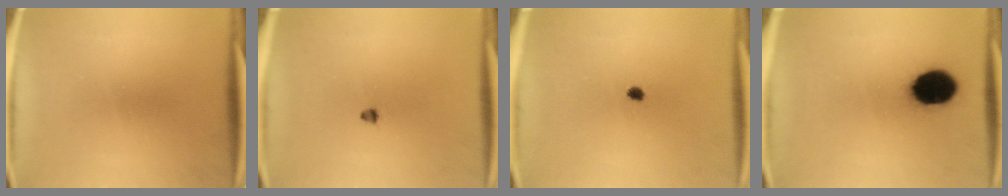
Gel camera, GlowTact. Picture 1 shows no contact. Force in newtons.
{"total": 1.1}
{"total": 1.5}
{"total": 13.0}